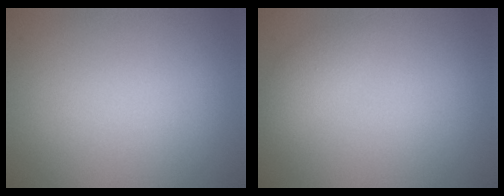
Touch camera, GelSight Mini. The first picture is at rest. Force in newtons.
{"total": 1.3, "press": 1.3, "slide": 0.1}